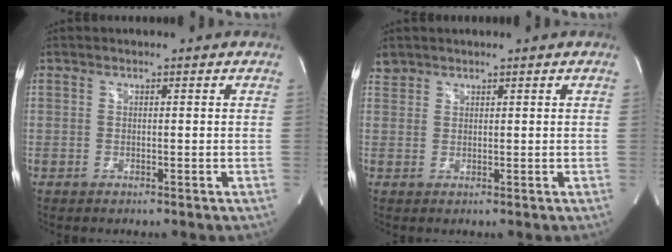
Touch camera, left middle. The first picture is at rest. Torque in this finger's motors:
{"motor_torque": [-0.12, -0.22, -0.07, 0.01]}